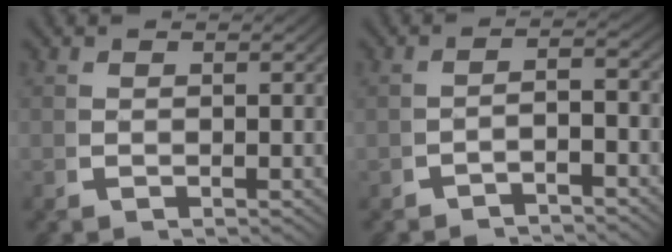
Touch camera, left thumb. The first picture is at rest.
{"total": 2.4, "force": [-2.0, 0.3, 1.2], "torque": [-0.021, -0.006, -0.029]}